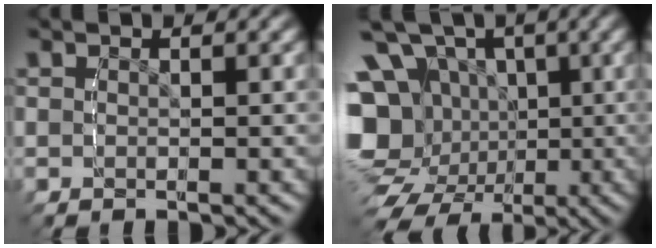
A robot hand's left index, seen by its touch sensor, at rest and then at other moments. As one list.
[{"total": 15.1, "force": [-3.1, 13.2, 6.7], "torque": [-0.153, -0.064, -0.044]}]